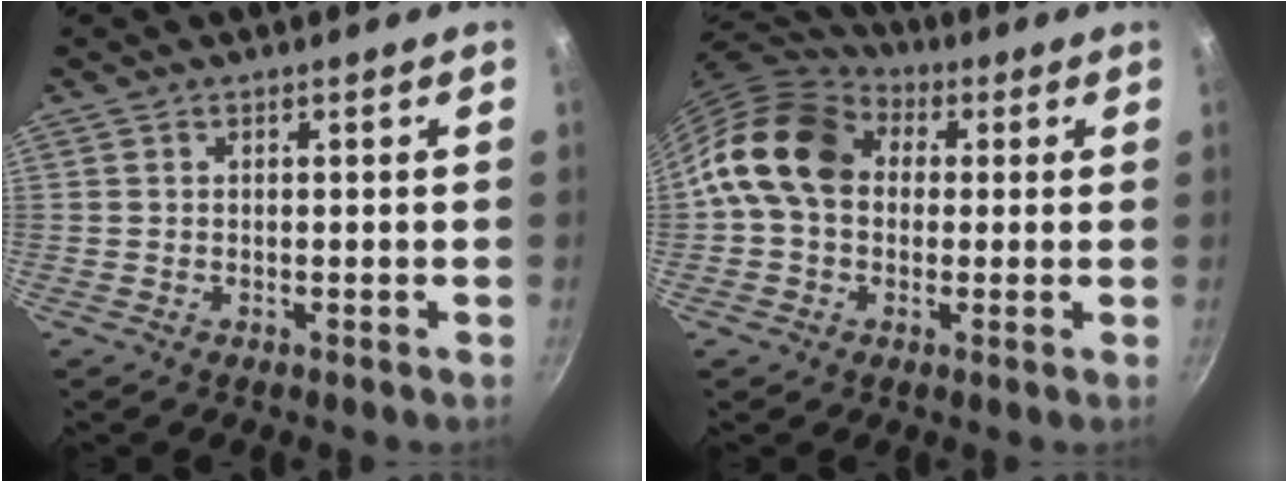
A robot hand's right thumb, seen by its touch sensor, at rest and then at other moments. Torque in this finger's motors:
{"motor_torque": [1.80, 2.14, 0.21, -0.17, 0.24]}